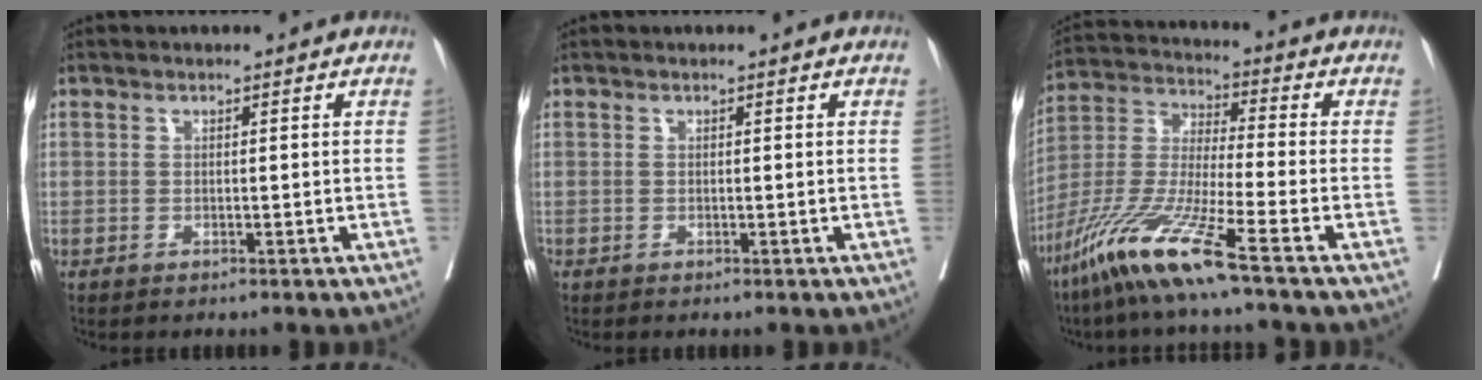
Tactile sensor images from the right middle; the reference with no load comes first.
{"total": 0.0}
{"total": 13.7, "force": [-8.6, -0.7, 10.6], "torque": [-0.228, -0.037, -0.172]}